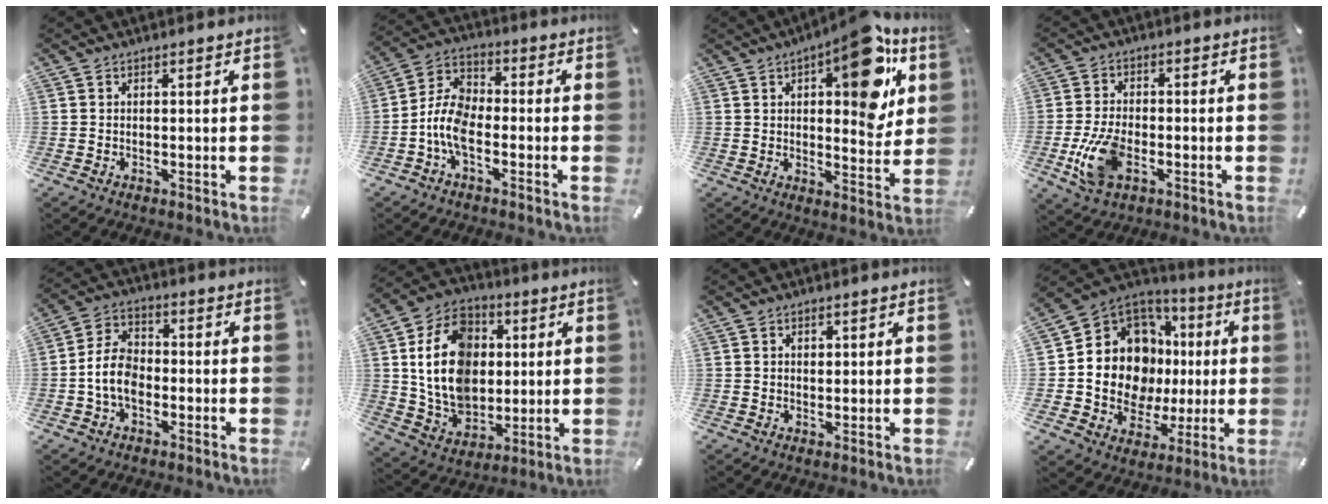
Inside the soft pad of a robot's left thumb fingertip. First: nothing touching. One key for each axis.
{"total": 8.6, "fx": -3.6, "fy": 4.8, "fz": 6.1, "tx": -0.138, "ty": 0.007, "tz": -0.067}
{"total": 17.1, "fx": 7.2, "fy": 7.9, "fz": 13.4, "tx": -0.152, "ty": -0.044, "tz": 0.112}
{"total": 10.7, "fx": -3.3, "fy": 6.2, "fz": 8.0, "tx": -0.176, "ty": 0.001, "tz": -0.056}
{"total": 8.2, "fx": -2.3, "fy": 5.6, "fz": 5.5, "tx": -0.118, "ty": 0.016, "tz": -0.044}
{"total": 17.9, "fx": 2.0, "fy": 14.3, "fz": 10.6, "tx": -0.221, "ty": 0.007, "tz": 0.040}
{"total": 1.4, "fx": 0.4, "fy": 1.2, "fz": 0.7, "tx": 0.000, "ty": 0.000, "tz": 0.002}
{"total": 15.2, "fx": 1.0, "fy": 13.3, "fz": 7.3, "tx": -0.143, "ty": -0.028, "tz": 0.029}